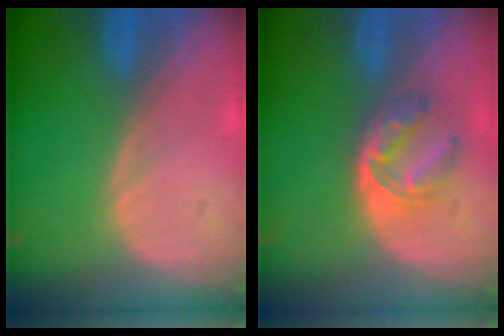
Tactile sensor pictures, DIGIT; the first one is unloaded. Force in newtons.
{"total": 5.8, "press": 5.0, "slide": 3.0}